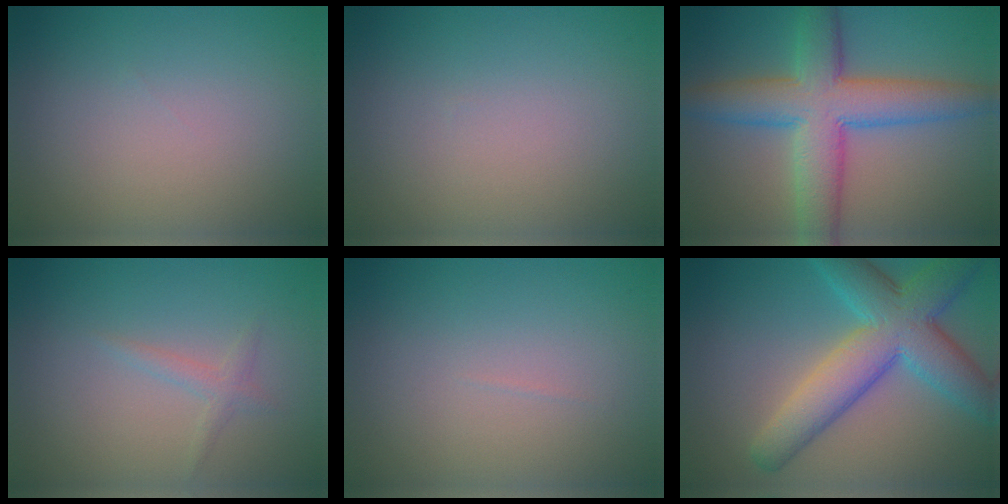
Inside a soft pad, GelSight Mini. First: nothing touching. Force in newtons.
{"total": 0.0}
{"total": 8.3, "press": 8.3, "slide": 0.1}
{"total": 1.1, "press": 1.1, "slide": 0.1}
{"total": 0.0}
{"total": 8.5, "press": 8.5, "slide": 0.2}